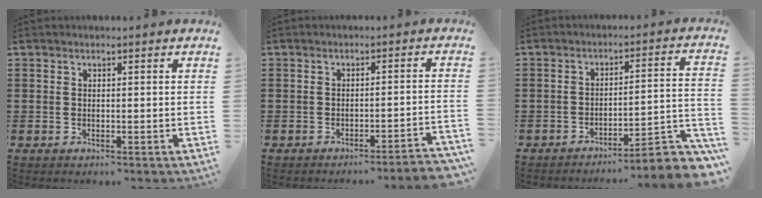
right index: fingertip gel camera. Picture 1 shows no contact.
{"total": 2.6, "force": [-2.3, -0.5, 1.1], "torque": [-0.019, -0.006, -0.048]}
{"total": 5.8, "force": [-4.6, 0.4, 3.5], "torque": [-0.056, -0.014, -0.089]}